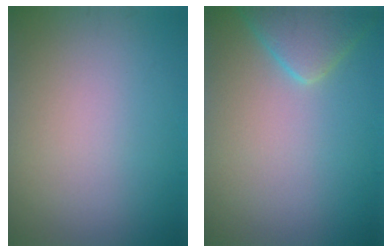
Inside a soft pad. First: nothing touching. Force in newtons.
{"total": 3.7, "press": 3.7, "slide": 0.3}